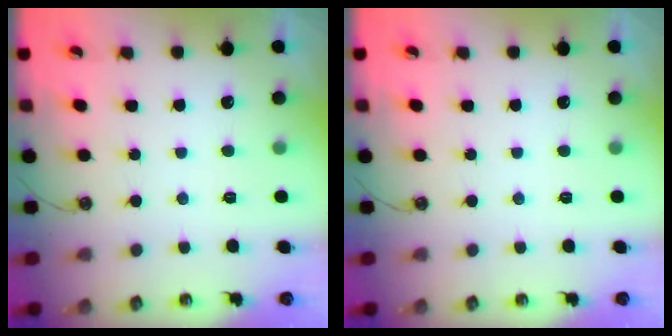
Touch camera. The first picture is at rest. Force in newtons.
{"total": 0.0}